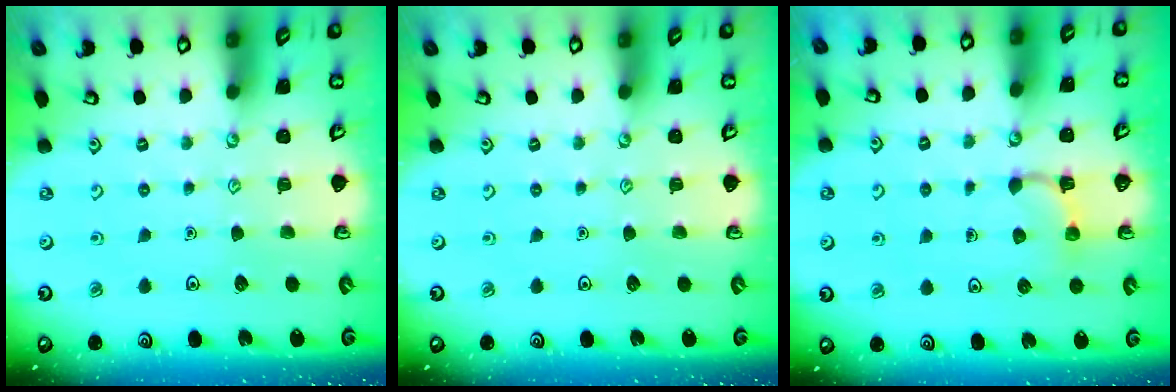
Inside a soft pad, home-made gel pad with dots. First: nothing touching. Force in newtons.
{"total": 0.0}
{"total": 3.0, "press": 2.9, "slide": 0.7}